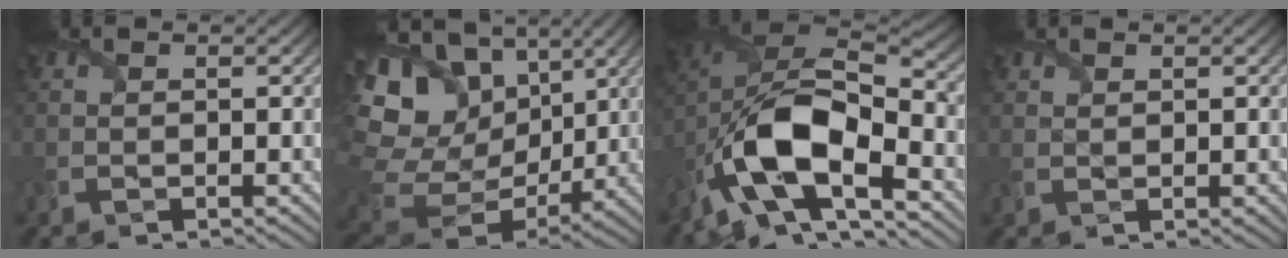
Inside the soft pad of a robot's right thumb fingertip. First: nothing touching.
{"total": 19.9, "force": [6.2, 14.6, 12.1], "torque": [-0.295, 0.018, 0.136]}
{"total": 14.4, "force": [-6.3, 6.4, 11.3], "torque": [-0.222, -0.011, -0.123]}
{"total": 1.1, "force": [1.1, 0.2, 0.1], "torque": [-0.006, 0.000, 0.024]}